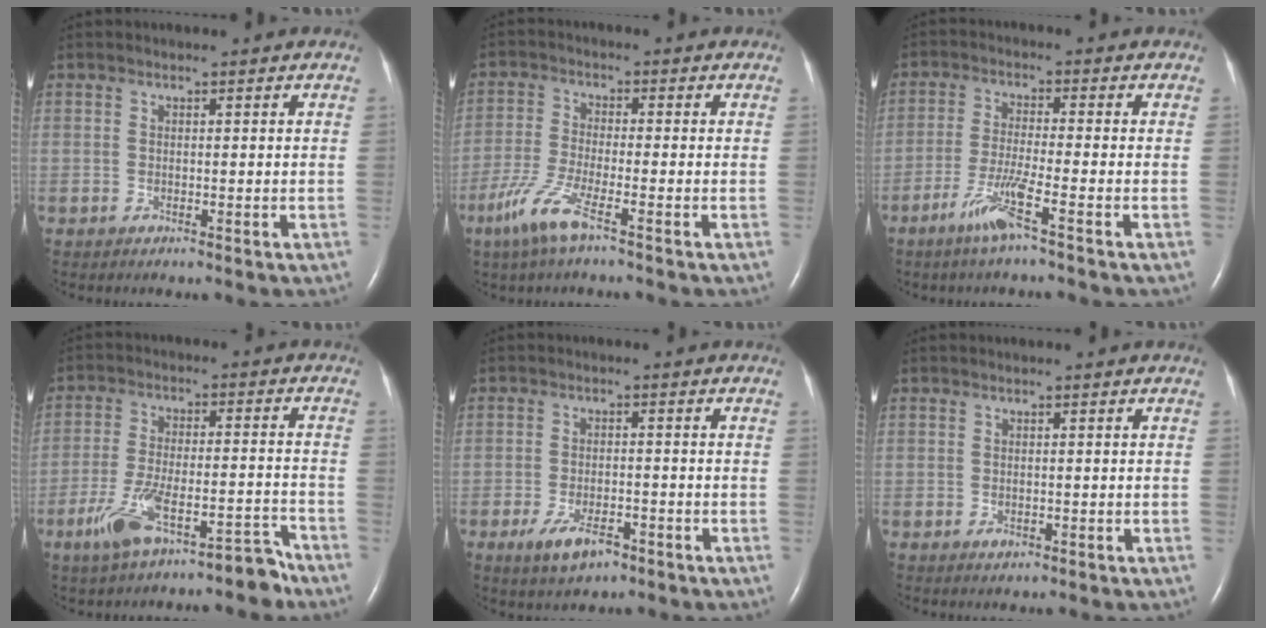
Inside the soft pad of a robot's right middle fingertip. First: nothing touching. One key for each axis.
{"total": 6.4, "fx": -4.0, "fy": 0.3, "fz": 5.0, "tx": -0.115, "ty": -0.014, "tz": -0.085}
{"total": 5.8, "fx": -3.5, "fy": -0.8, "fz": 4.6, "tx": -0.094, "ty": -0.013, "tz": -0.073}
{"total": 10.1, "fx": -7.4, "fy": 2.3, "fz": 6.5, "tx": -0.120, "ty": 0.012, "tz": -0.126}
{"total": 5.3, "fx": -3.2, "fy": 2.1, "fz": 3.7, "tx": -0.079, "ty": -0.007, "tz": -0.049}
{"total": 0.8, "fx": -0.4, "fy": 0.6, "fz": 0.4, "tx": -0.010, "ty": -0.002, "tz": -0.002}